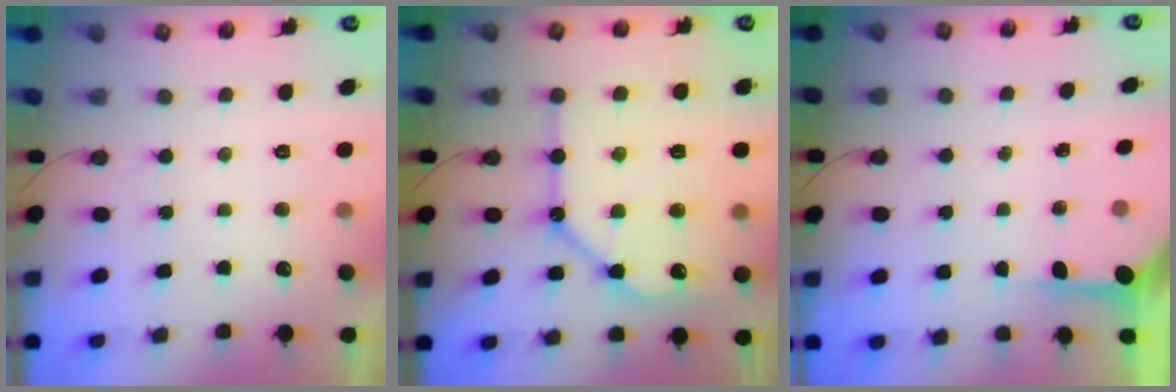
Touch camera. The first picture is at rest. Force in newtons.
{"total": 14.2, "press": 14.1, "slide": 1.8}
{"total": 3.6, "press": 3.5, "slide": 0.5}